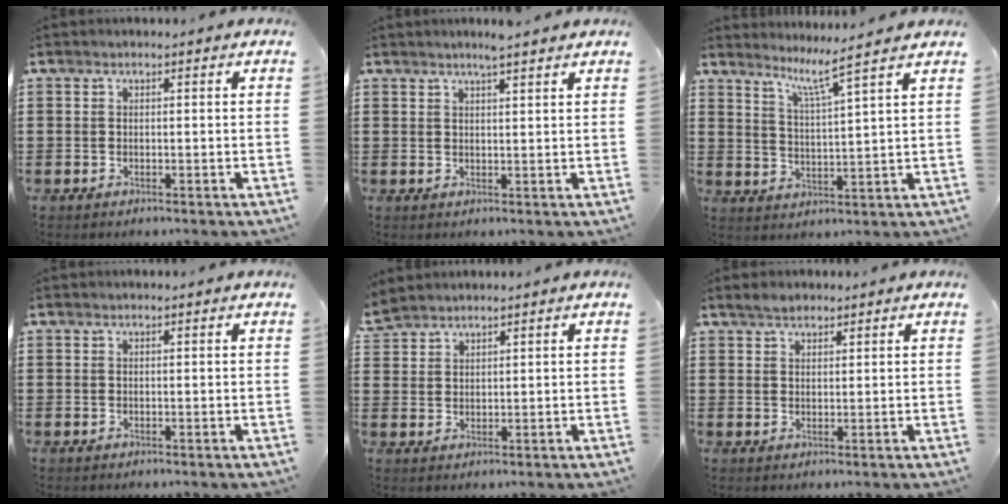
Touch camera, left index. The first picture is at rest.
{"total": 2.9, "force": [2.5, -0.3, 1.5], "torque": [-0.033, -0.001, 0.045]}
{"total": 4.8, "force": [4.0, -0.9, 2.6], "torque": [-0.064, -0.018, 0.066]}
{"total": 0.0}
{"total": 3.0, "force": [2.9, 0.8, 0.0], "torque": [-0.010, -0.001, 0.056]}
{"total": 2.1, "force": [1.7, 1.0, 0.5], "torque": [-0.014, 0.004, 0.033]}